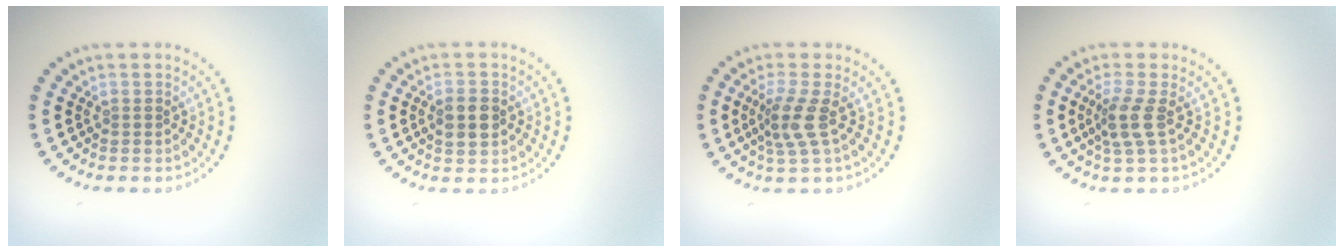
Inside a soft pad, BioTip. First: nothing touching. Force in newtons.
{"total": 2.9, "press": 2.9, "slide": 0.1}
{"total": 2.8, "press": 2.2, "slide": 1.8}
{"total": 2.6, "press": 2.1, "slide": 1.6}